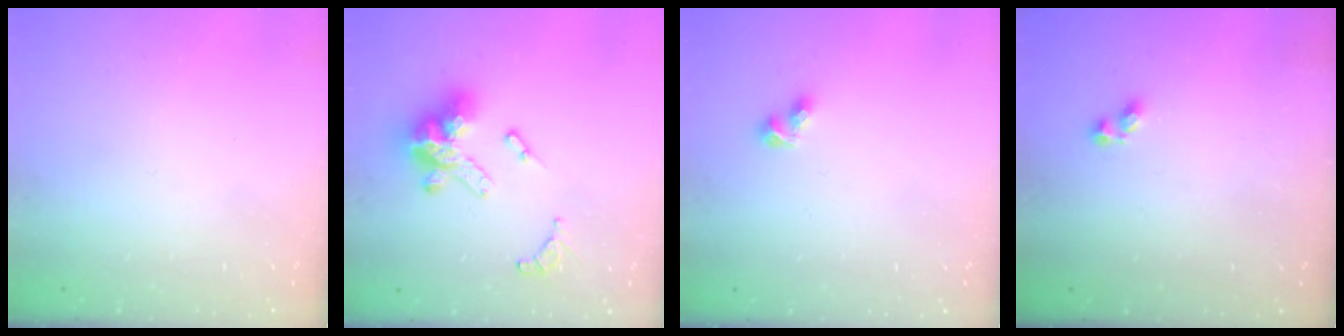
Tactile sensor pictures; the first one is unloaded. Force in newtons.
{"total": 15.9, "press": 15.8, "slide": 2.0}
{"total": 3.6, "press": 3.5, "slide": 0.7}
{"total": 1.6, "press": 1.5, "slide": 0.3}